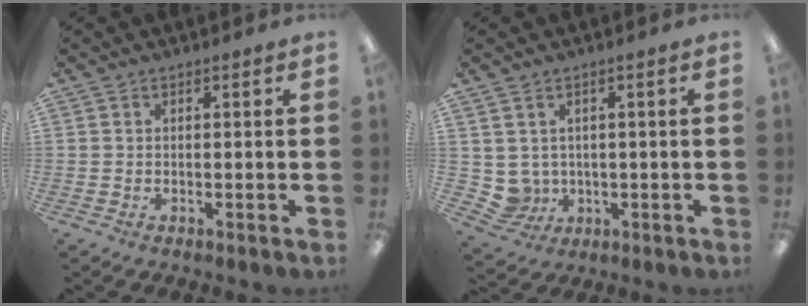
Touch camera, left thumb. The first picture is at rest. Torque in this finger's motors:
{"motor_torque": [-0.19, 0.21, 0.26, -0.49, 0.00]}